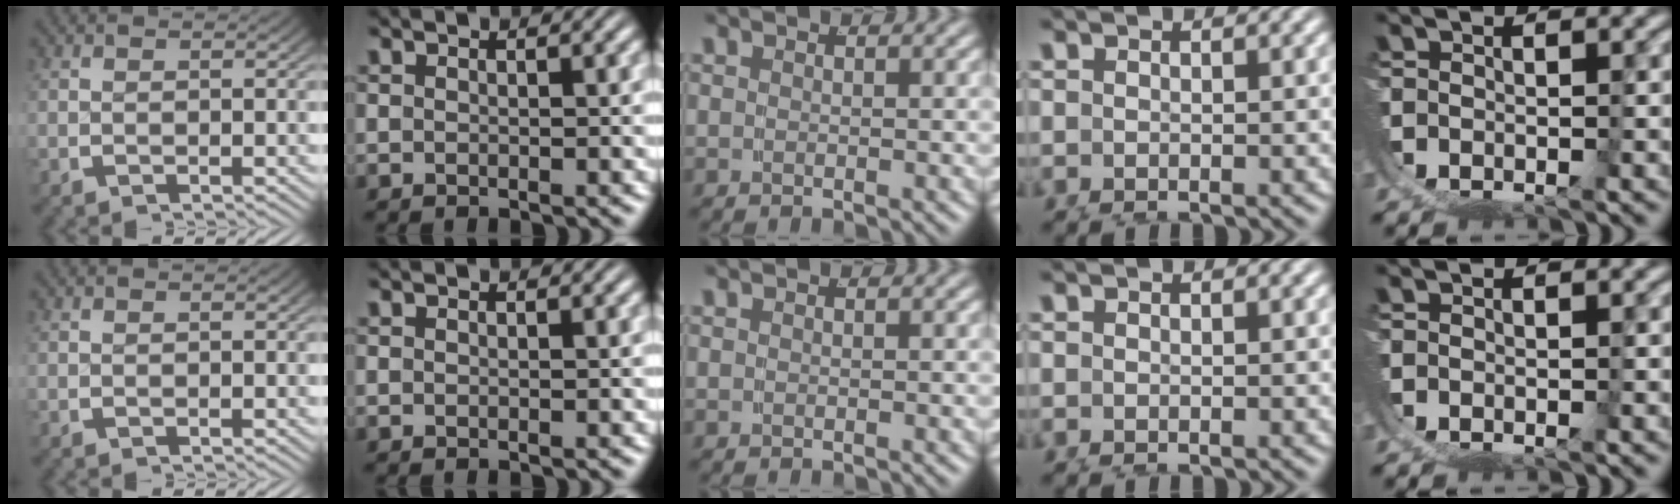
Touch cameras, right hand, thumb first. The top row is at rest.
{}